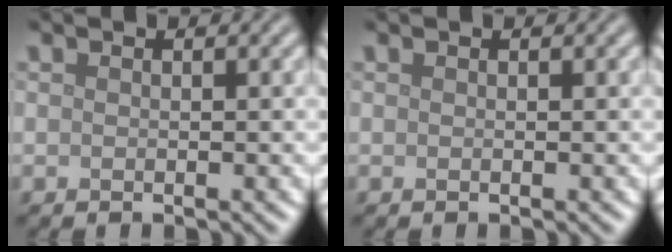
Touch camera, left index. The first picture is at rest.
{"total": 0.0}